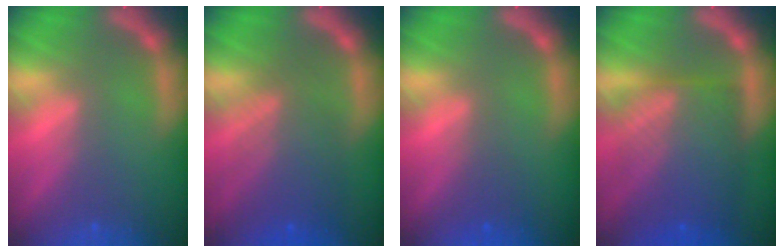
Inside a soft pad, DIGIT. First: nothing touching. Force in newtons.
{"total": 6.6}
{"total": 1.4}
{"total": 10.0}